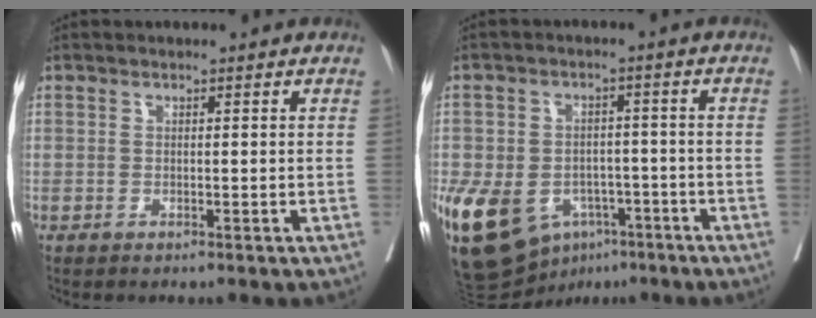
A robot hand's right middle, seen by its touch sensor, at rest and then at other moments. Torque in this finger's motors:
{"motor_torque": [1.27, -0.87, 1.05, 0.21]}